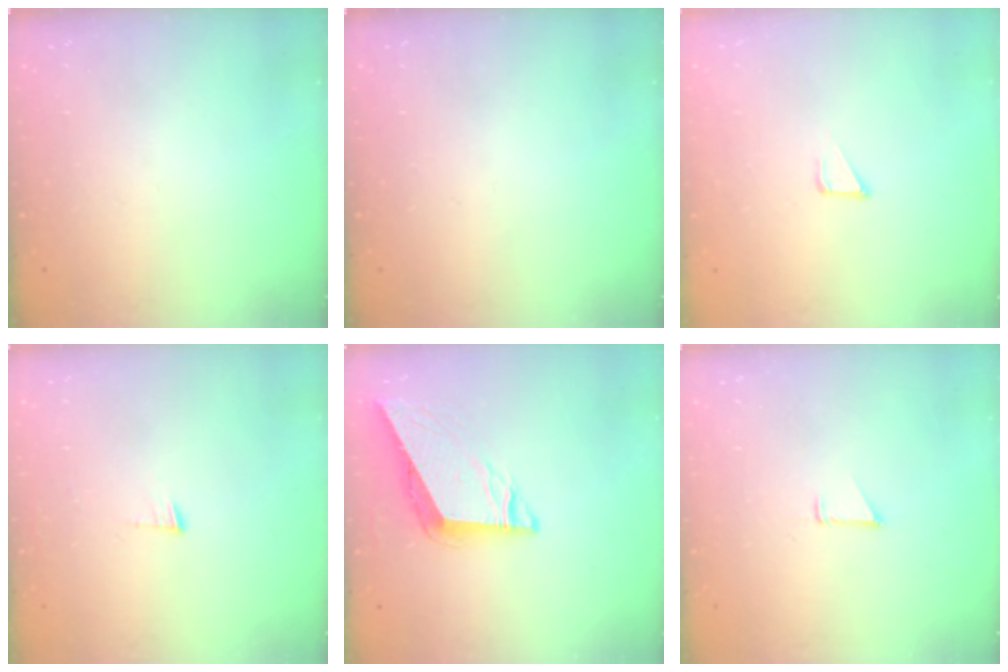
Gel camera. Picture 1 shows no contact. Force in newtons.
{"total": 0.0}
{"total": 2.9, "press": 2.9, "slide": 0.3}
{"total": 3.6, "press": 3.5, "slide": 0.5}
{"total": 8.0, "press": 8.0, "slide": 0.8}
{"total": 0.9, "press": 0.9, "slide": 0.1}